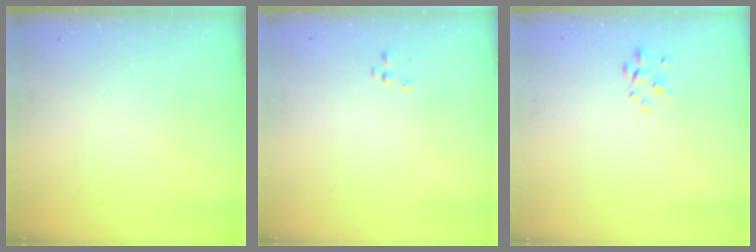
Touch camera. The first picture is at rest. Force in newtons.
{"total": 0.6, "press": 0.6, "slide": 0.2}
{"total": 2.2, "press": 2.1, "slide": 0.7}